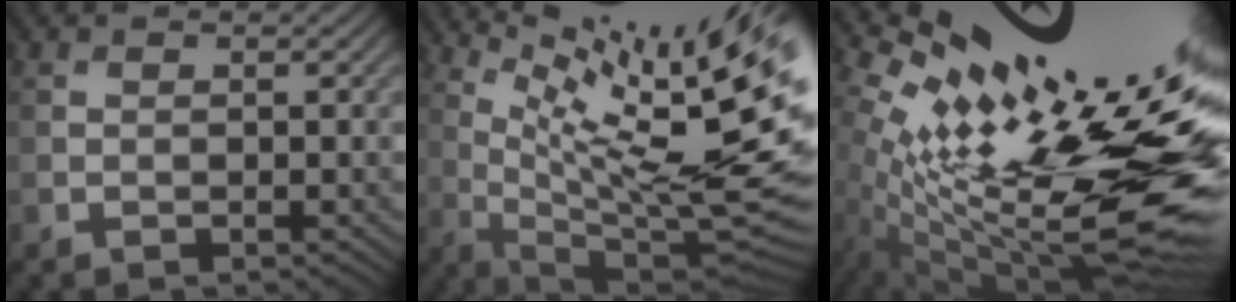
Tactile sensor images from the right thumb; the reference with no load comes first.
{"total": 16.3, "force": [6.8, 2.8, 14.5], "torque": [-0.207, -0.005, 0.133]}
{"total": 17.2, "force": [2.8, 6.0, 15.9], "torque": [-0.276, -0.014, 0.057]}